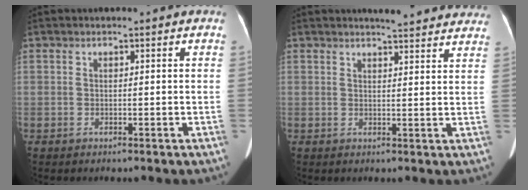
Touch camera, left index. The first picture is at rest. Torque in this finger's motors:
{"motor_torque": [0.10, -0.16, 0.02, 0.00]}